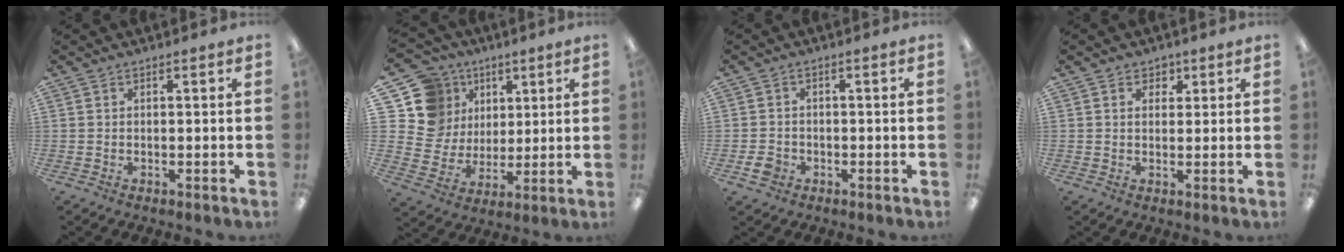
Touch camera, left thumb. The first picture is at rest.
{"total": 16.2, "force": [6.8, 14.1, 4.3], "torque": [-0.105, -0.030, 0.145]}
{"total": 3.5, "force": [-1.5, 2.8, 1.3], "torque": [-0.026, 0.003, -0.028]}
{"total": 2.7, "force": [1.4, 2.3, 0.3], "torque": [0.002, 0.000, 0.021]}